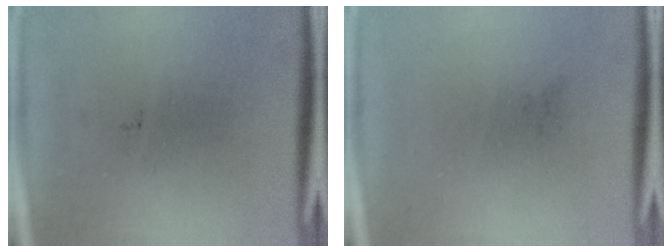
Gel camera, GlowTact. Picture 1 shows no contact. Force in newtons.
{"total": 0.0}